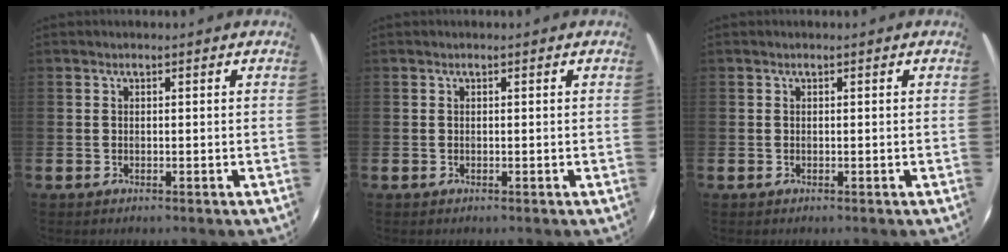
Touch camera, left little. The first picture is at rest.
{"total": 0.0}
{"total": 0.0}